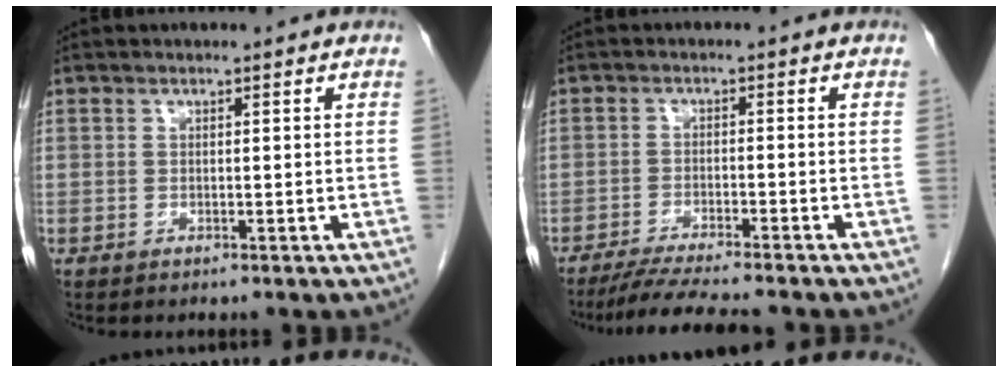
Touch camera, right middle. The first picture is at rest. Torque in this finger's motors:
{"motor_torque": [0.49, -0.46, 0.04, 0.02]}